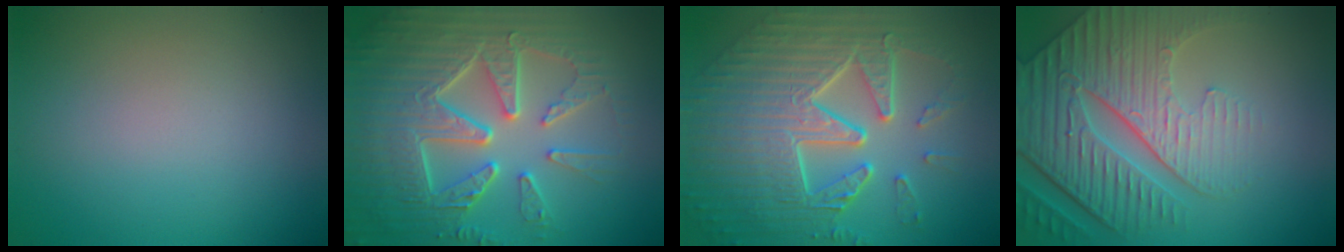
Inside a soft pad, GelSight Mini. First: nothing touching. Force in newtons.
{"total": 9.0, "press": 6.6, "slide": 6.1}
{"total": 9.8, "press": 6.7, "slide": 7.2}
{"total": 7.2, "press": 5.8, "slide": 4.3}